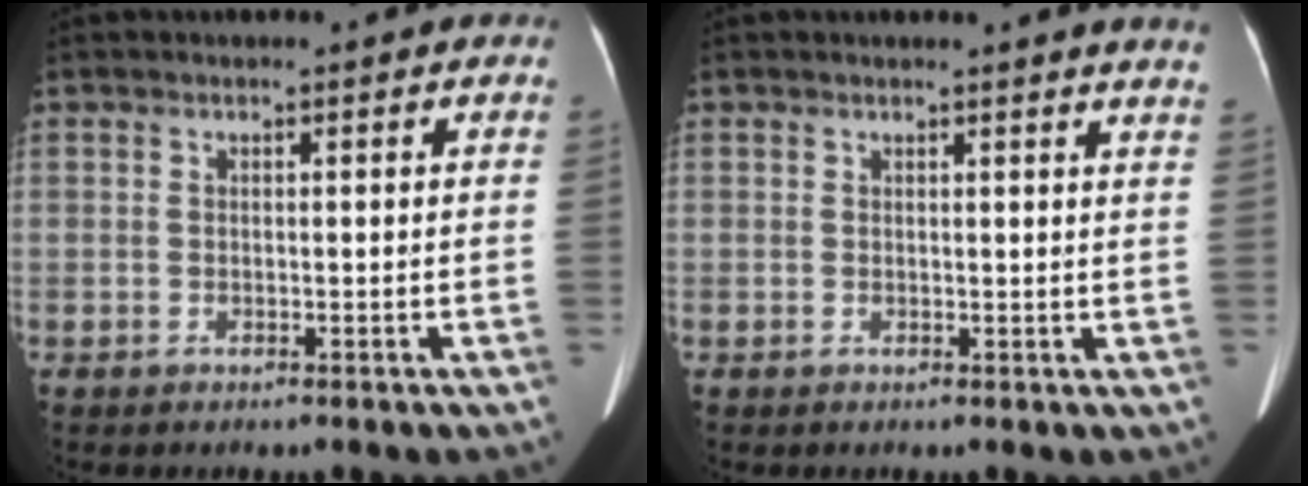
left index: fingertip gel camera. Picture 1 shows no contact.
{"total": 4.7, "force": [4.5, -0.1, 1.4], "torque": [-0.015, -0.014, 0.022]}